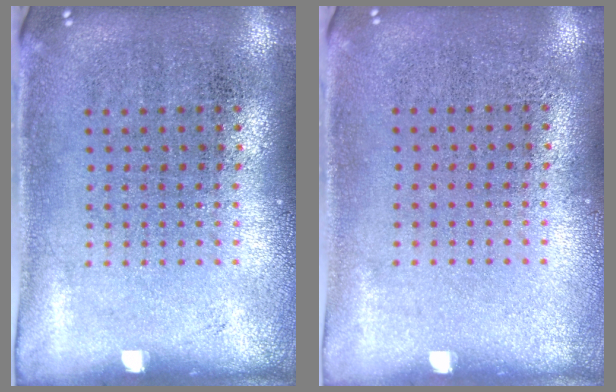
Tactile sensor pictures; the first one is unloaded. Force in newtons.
{"total": 0.0}